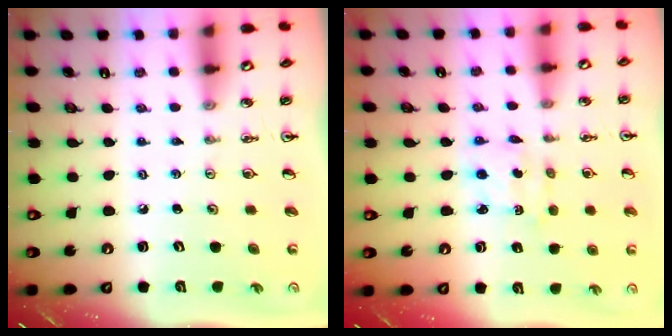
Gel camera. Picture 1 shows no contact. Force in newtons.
{"total": 2.5, "press": 2.5, "slide": 0.3}